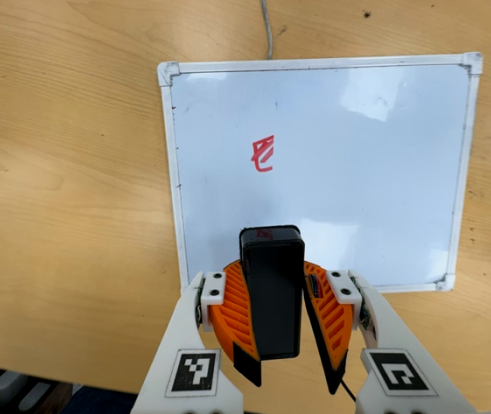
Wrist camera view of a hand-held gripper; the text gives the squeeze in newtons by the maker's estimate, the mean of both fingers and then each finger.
{"total": 10.9, "left": 10.3, "right": 11.4}